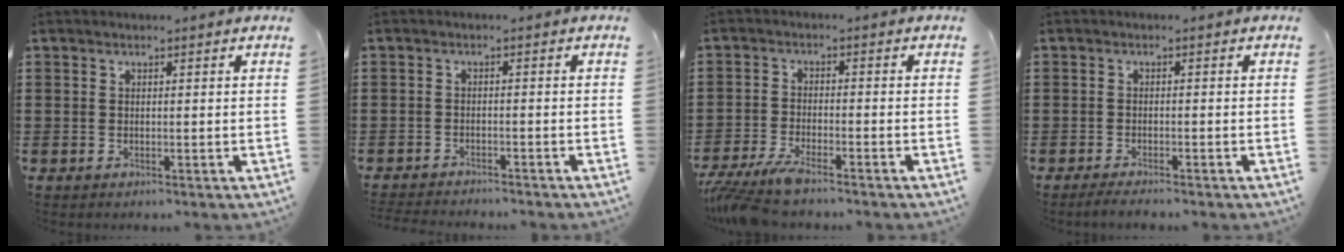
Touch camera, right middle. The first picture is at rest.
{"total": 2.0, "force": [-2.0, -0.1, -0.1], "torque": [-0.004, -0.001, -0.044]}
{"total": 5.0, "force": [-4.4, 0.4, 2.3], "torque": [-0.065, -0.016, -0.090]}
{"total": 1.8, "force": [-1.7, 0.1, 0.3], "torque": [-0.009, 0.000, -0.034]}